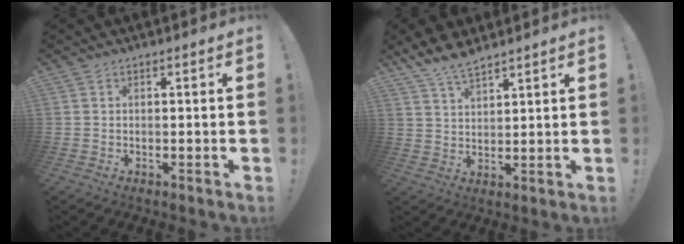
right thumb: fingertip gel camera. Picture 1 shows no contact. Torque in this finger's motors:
{"motor_torque": [-0.28, 1.07, 1.03, 1.06, 0.16]}